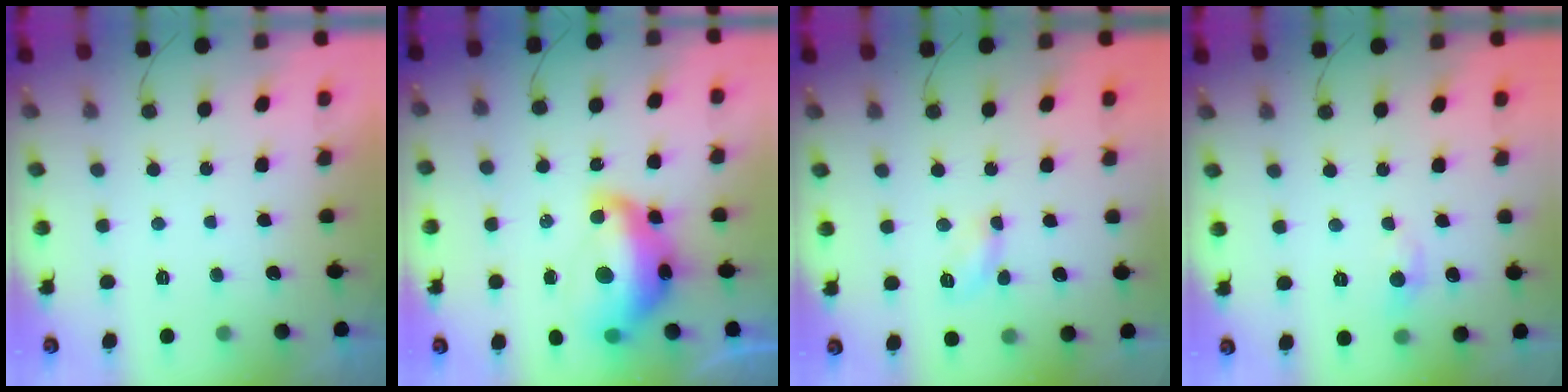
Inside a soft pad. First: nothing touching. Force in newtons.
{"total": 16.3, "press": 16.3, "slide": 1.5}
{"total": 5.0, "press": 5.0, "slide": 0.5}
{"total": 2.8, "press": 2.8, "slide": 0.4}